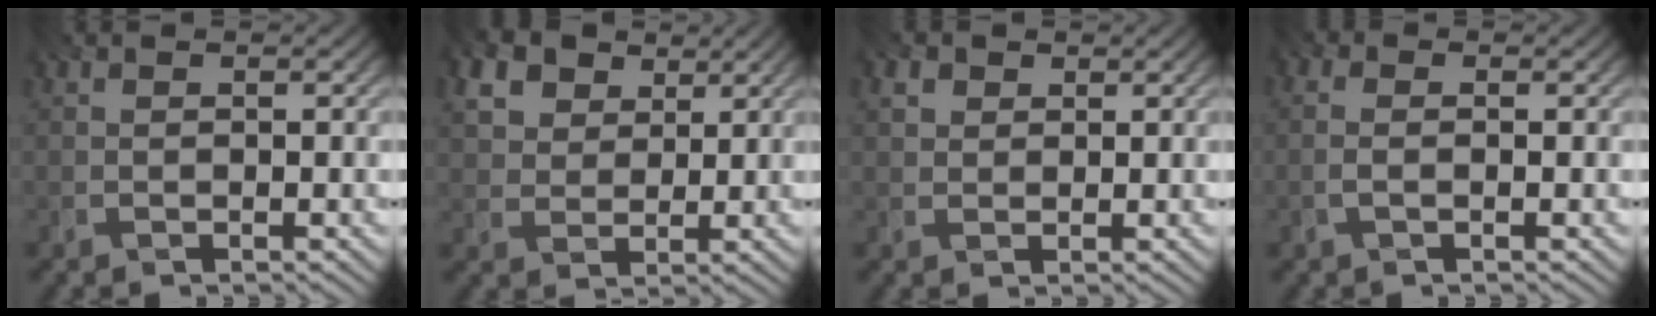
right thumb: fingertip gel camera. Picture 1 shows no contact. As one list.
[{"total": 7.1, "force": [3.8, 4.8, 3.6], "torque": [-0.112, -0.003, 0.070]}, {"total": 2.1, "force": [0.9, 1.7, 0.8], "torque": [-0.020, 0.000, 0.019]}, {"total": 1.7, "force": [-0.7, 1.0, 1.2], "torque": [-0.022, 0.000, -0.027]}]